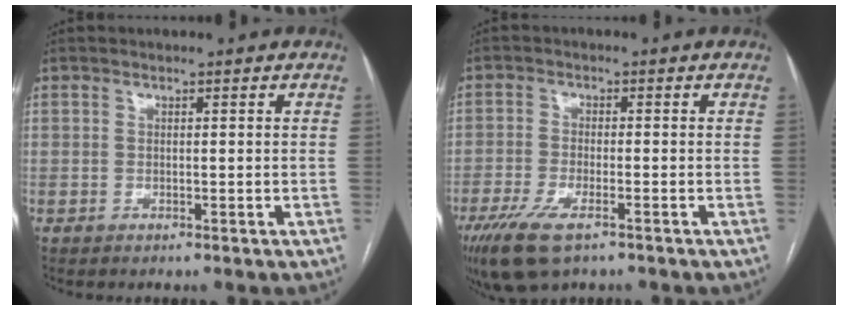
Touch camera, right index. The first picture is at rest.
{"total": 8.1, "force": [-5.1, 2.6, 5.8], "torque": [-0.113, -0.018, -0.089]}